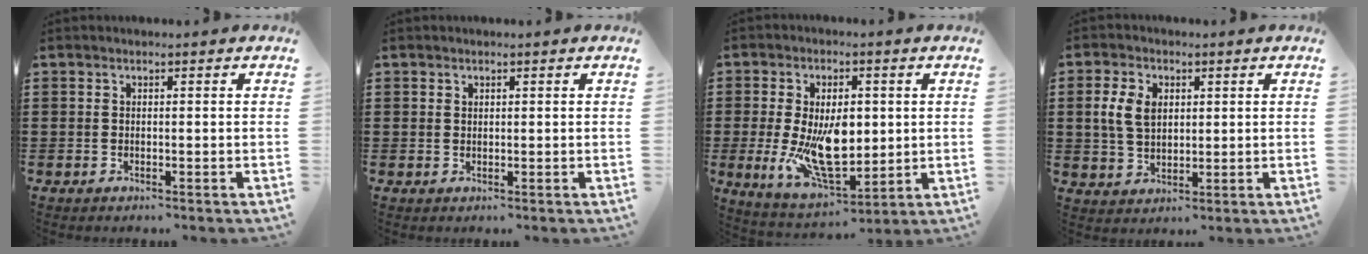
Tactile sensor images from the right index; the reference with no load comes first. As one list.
[{"total": 0.7, "force": [0.5, 0.5, 0.1], "torque": [-0.003, 0.001, 0.010]}, {"total": 12.2, "force": [-0.2, 6.4, 10.4], "torque": [-0.187, -0.012, 0.001]}, {"total": 5.6, "force": [1.2, 3.8, 3.9], "torque": [-0.103, 0.009, 0.015]}]